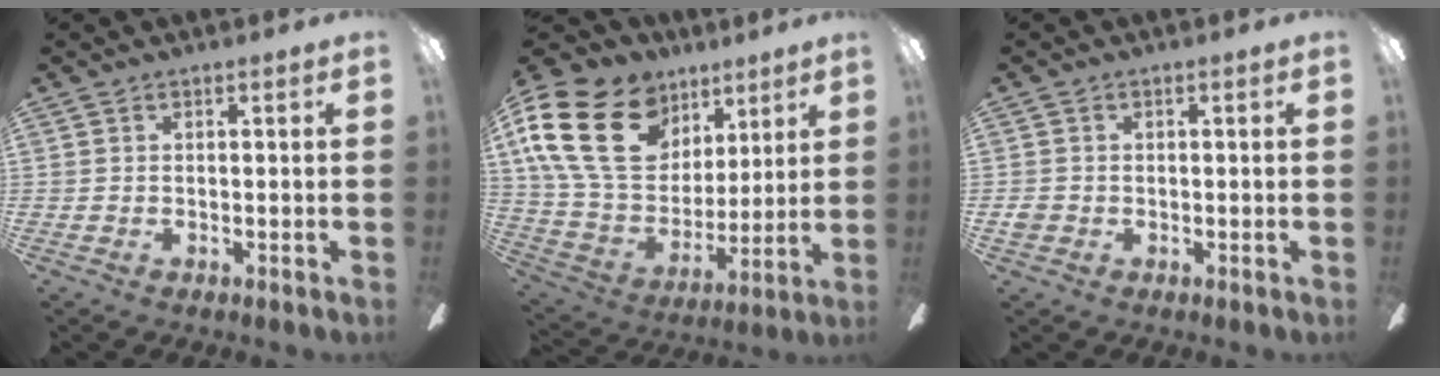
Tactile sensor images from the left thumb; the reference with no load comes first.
{"total": 25.2, "force": [11.2, 17.3, 14.4], "torque": [-0.301, -0.037, 0.216]}
{"total": 1.9, "force": [-0.4, 1.7, 0.6], "torque": [-0.010, 0.004, -0.009]}